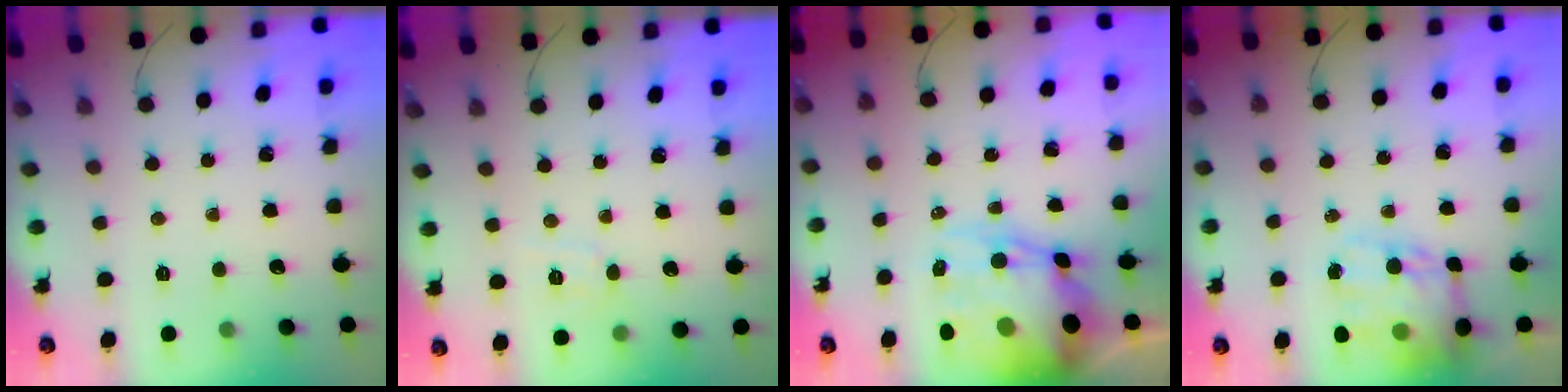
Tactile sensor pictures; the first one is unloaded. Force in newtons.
{"total": 4.1, "press": 3.9, "slide": 1.3}
{"total": 19.9, "press": 19.4, "slide": 4.6}
{"total": 15.5, "press": 15.1, "slide": 3.7}